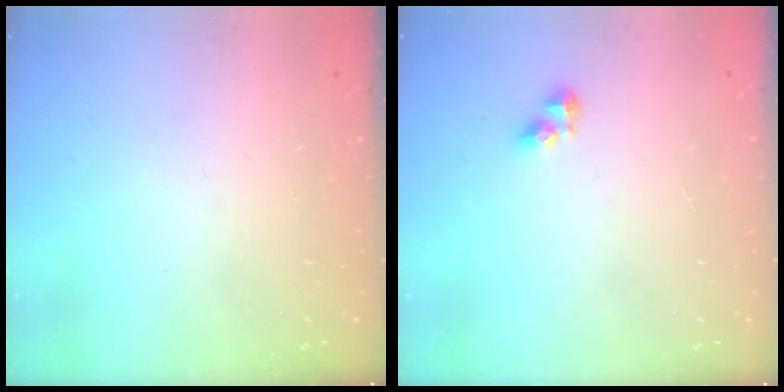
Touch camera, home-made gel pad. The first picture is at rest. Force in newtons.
{"total": 5.0, "press": 5.0, "slide": 0.6}